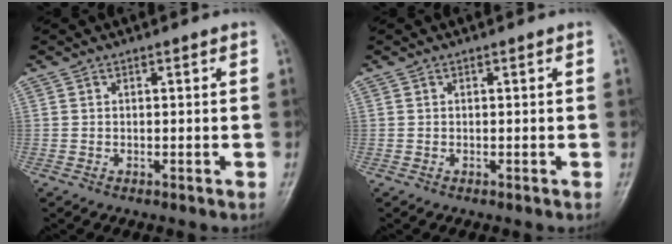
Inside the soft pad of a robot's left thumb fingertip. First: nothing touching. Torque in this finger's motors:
{"motor_torque": [0.00, 0.00, -0.02, -0.04, 0.00]}